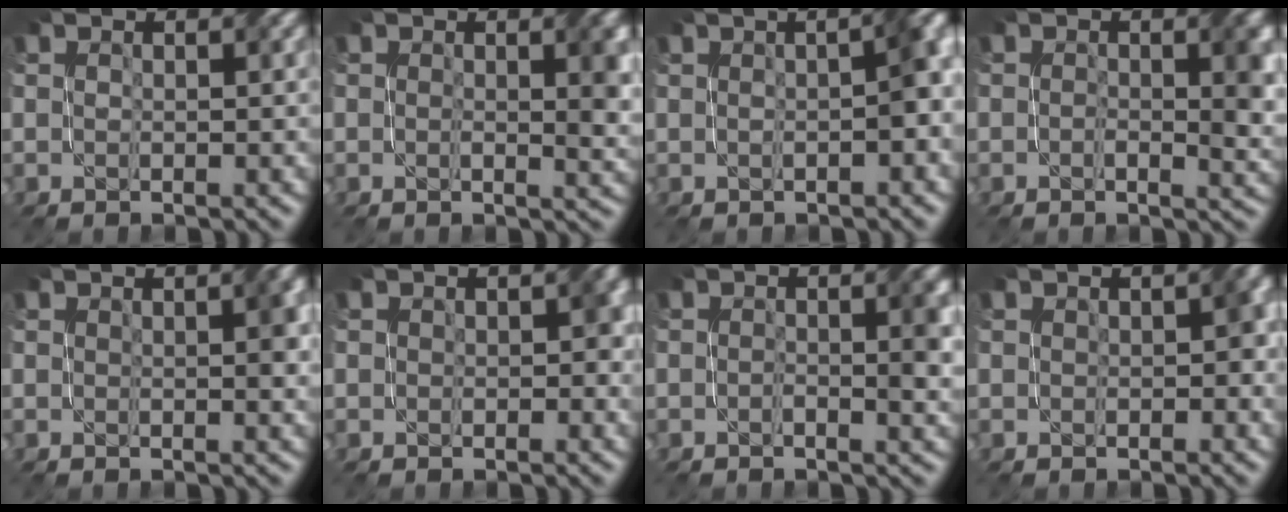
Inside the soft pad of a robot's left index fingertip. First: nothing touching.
{"total": 3.6, "force": [0.6, 1.0, 3.4], "torque": [-0.044, 0.000, 0.008]}
{"total": 4.5, "force": [0.2, 1.2, 4.3], "torque": [-0.044, 0.016, 0.006]}
{"total": 3.8, "force": [0.0, 1.3, 3.6], "torque": [-0.052, -0.003, -0.002]}
{"total": 2.2, "force": [0.5, 0.7, 2.1], "torque": [-0.025, 0.004, 0.008]}
{"total": 2.1, "force": [0.4, 1.4, 1.5], "torque": [-0.017, 0.002, 0.002]}
{"total": 3.0, "force": [-0.3, 0.9, 2.8], "torque": [-0.043, -0.002, -0.006]}
{"total": 2.3, "force": [0.2, 1.3, 1.9], "torque": [-0.023, 0.006, 0.001]}